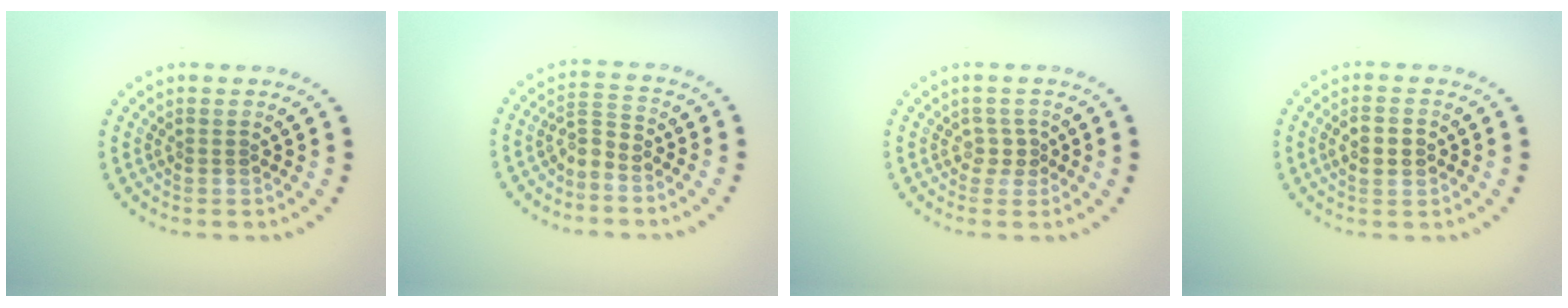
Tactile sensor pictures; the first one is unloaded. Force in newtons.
{"total": 2.1, "press": 1.5, "slide": 1.5}
{"total": 1.3, "press": 0.9, "slide": 0.9}
{"total": 2.2, "press": 2.2, "slide": 0.1}